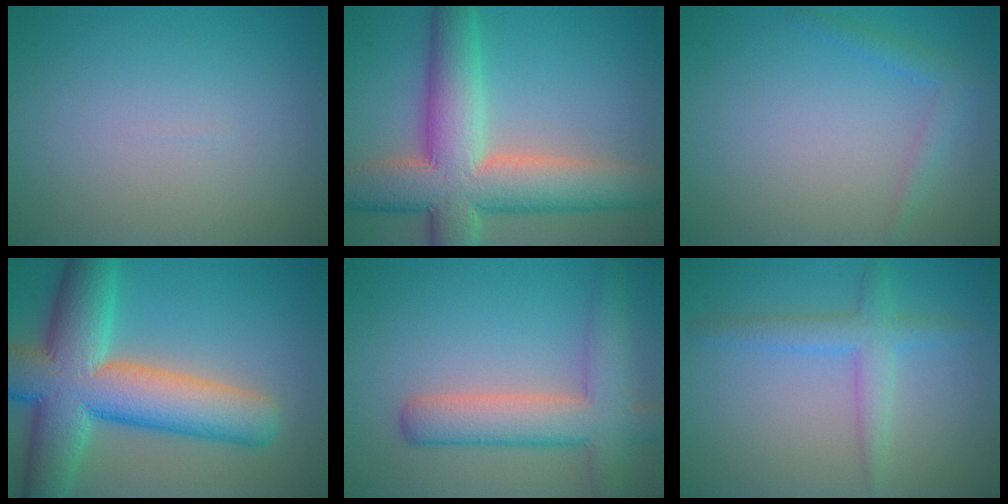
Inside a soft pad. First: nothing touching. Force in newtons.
{"total": 11.1, "press": 11.0, "slide": 0.5}
{"total": 1.6, "press": 1.6, "slide": 0.1}
{"total": 12.5, "press": 12.5, "slide": 0.6}
{"total": 6.0, "press": 6.0, "slide": 0.5}
{"total": 3.0, "press": 3.0, "slide": 0.1}